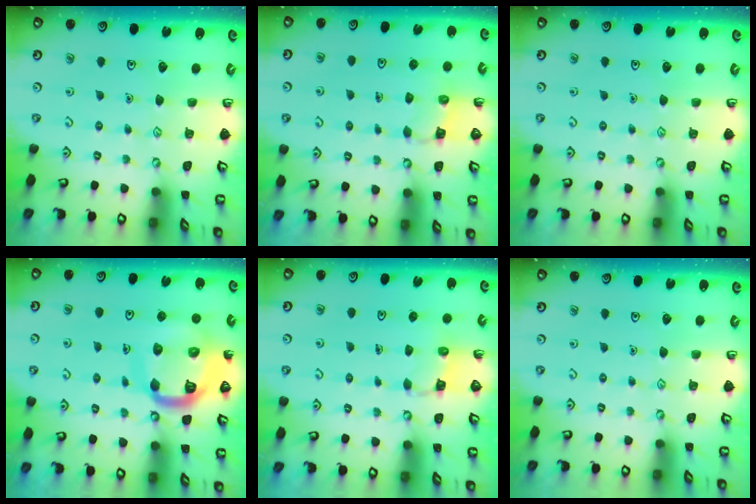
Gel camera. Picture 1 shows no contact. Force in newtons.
{"total": 3.1, "press": 3.1, "slide": 0.6}
{"total": 0.0}
{"total": 13.8, "press": 13.7, "slide": 1.6}
{"total": 2.9, "press": 2.9, "slide": 0.3}
{"total": 0.0}